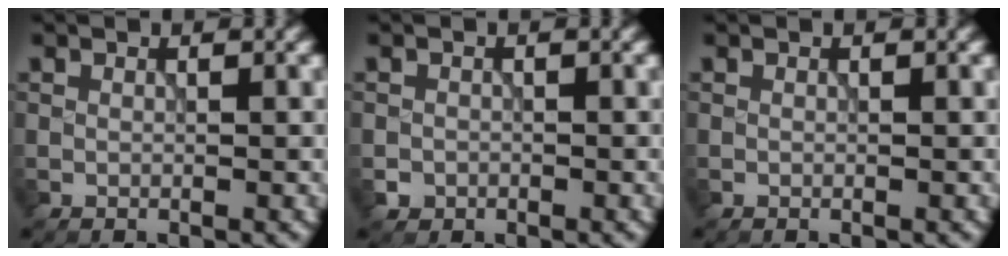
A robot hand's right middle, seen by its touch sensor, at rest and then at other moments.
{"total": 1.0, "force": [-0.5, 0.9, 0.0], "torque": [0.009, -0.003, -0.009]}
{"total": 0.0}